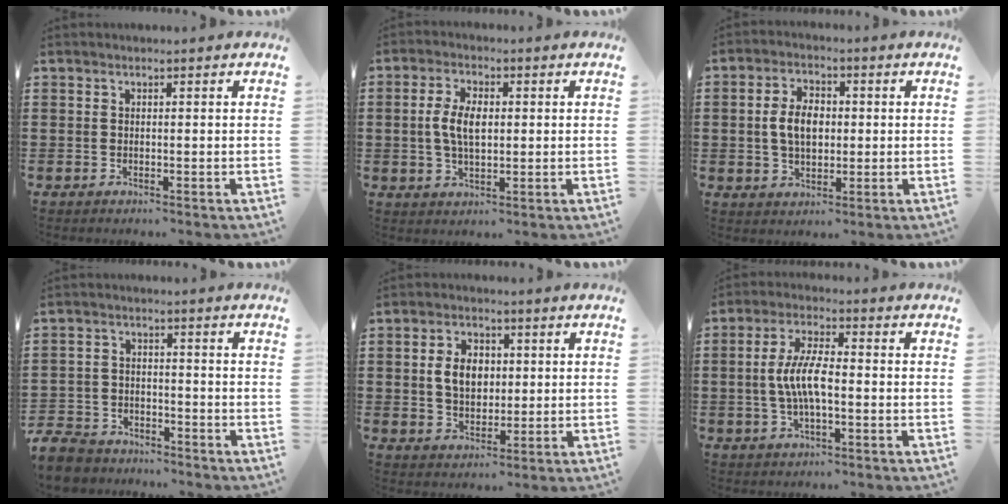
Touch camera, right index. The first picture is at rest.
{"total": 5.7, "force": [0.2, 2.8, 5.0], "torque": [-0.112, 0.005, -0.004]}
{"total": 5.8, "force": [0.0, 3.6, 4.5], "torque": [-0.098, 0.004, -0.008]}
{"total": 5.4, "force": [-5.3, 1.2, 0.4], "torque": [-0.023, 0.003, -0.111]}
{"total": 5.5, "force": [0.6, 3.8, 3.9], "torque": [-0.085, 0.009, 0.003]}
{"total": 7.1, "force": [-0.7, 2.2, 6.7], "torque": [-0.145, -0.004, -0.021]}